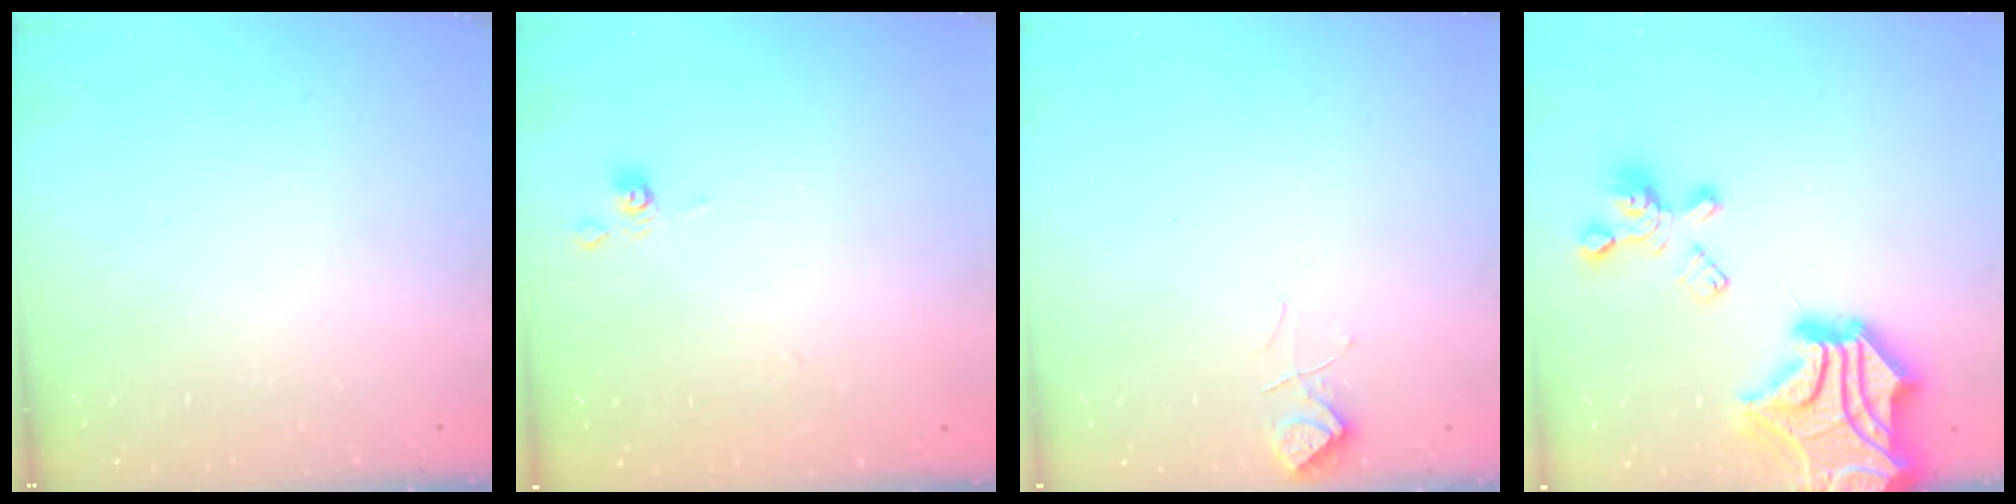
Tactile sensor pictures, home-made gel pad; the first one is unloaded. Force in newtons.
{"total": 5.8, "press": 5.8, "slide": 0.2}
{"total": 1.2, "press": 1.0, "slide": 0.6}
{"total": 18.2, "press": 17.3, "slide": 5.5}